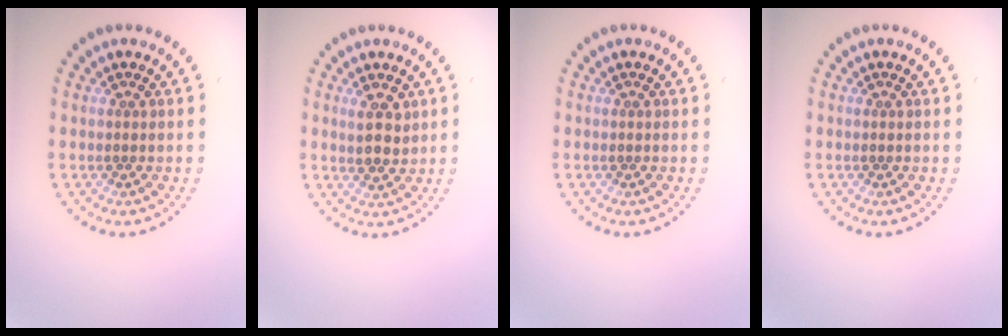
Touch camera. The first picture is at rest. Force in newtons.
{"total": 2.5, "press": 2.3, "slide": 0.9}
{"total": 0.0}
{"total": 0.0}